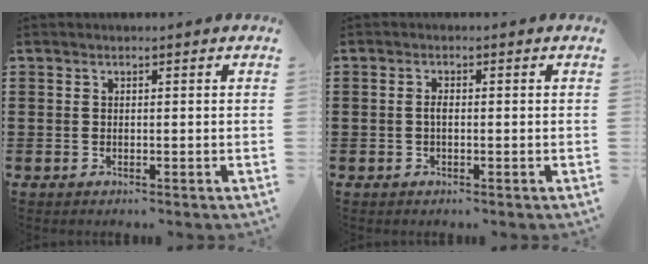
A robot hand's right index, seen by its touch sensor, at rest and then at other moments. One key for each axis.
{"total": 1.2, "fx": -0.2, "fy": 0.4, "fz": 1.1, "tx": -0.022, "ty": 0.000, "tz": -0.005}